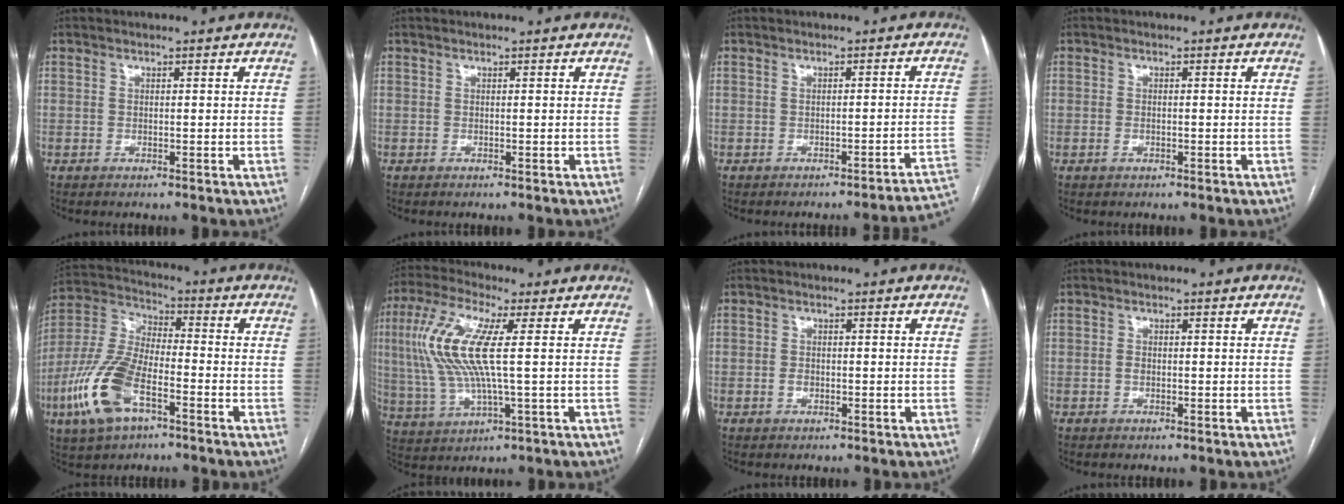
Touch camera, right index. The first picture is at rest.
{"total": 0.0}
{"total": 6.4, "force": [-5.6, -0.5, 3.1], "torque": [-0.011, 0.007, -0.058]}
{"total": 1.0, "force": [-0.4, 0.6, 0.7], "torque": [-0.017, 0.000, -0.005]}
{"total": 14.6, "force": [-6.4, 6.1, 11.7], "torque": [-0.272, -0.001, -0.122]}
{"total": 12.6, "force": [1.9, 2.3, 12.2], "torque": [-0.286, 0.014, 0.034]}
{"total": 1.3, "force": [-0.4, 0.8, 1.0], "torque": [-0.019, 0.002, -0.006]}
{"total": 1.2, "force": [-0.3, 0.7, 0.9], "torque": [-0.017, 0.002, -0.005]}